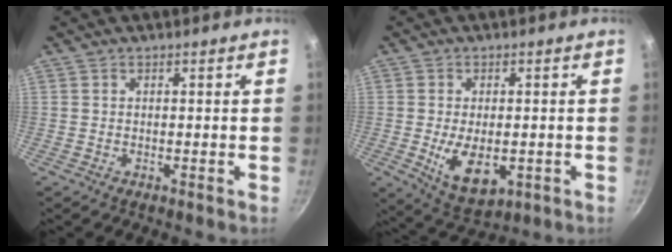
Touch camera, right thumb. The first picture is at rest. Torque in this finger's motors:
{"motor_torque": [-0.52, 0.83, 0.26, 0.26, 0.18]}